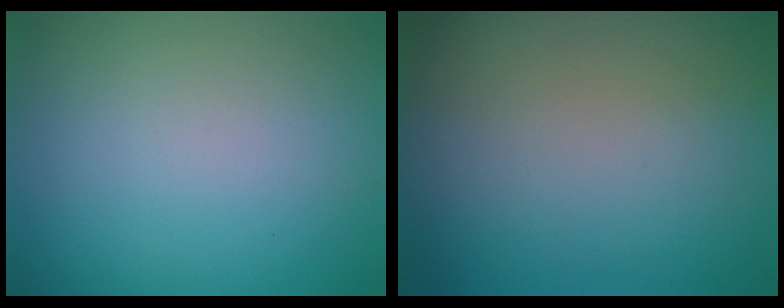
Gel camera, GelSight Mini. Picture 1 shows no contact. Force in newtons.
{"total": 0.0}